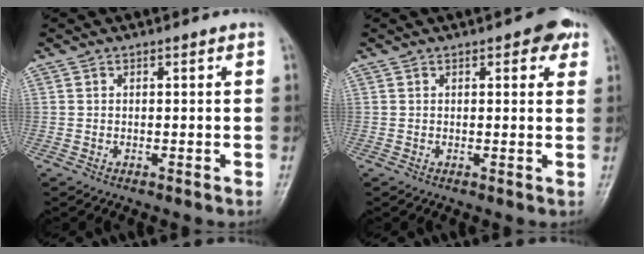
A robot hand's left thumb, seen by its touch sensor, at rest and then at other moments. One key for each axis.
{"total": 4.1, "fx": 2.0, "fy": 1.9, "fz": 2.9, "tx": -0.016, "ty": -0.003, "tz": 0.017}